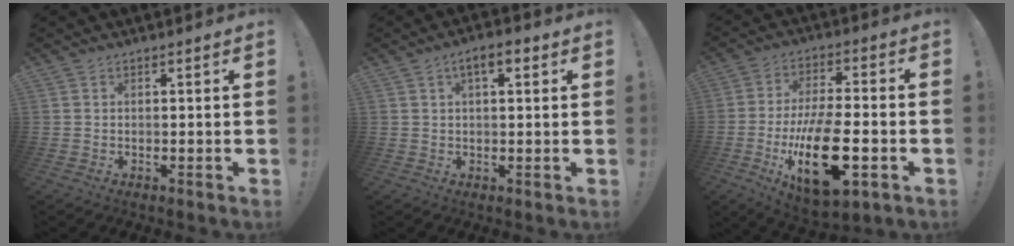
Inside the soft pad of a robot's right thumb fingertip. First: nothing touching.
{"total": 5.2, "force": [1.9, 2.1, 4.3], "torque": [-0.064, 0.002, 0.028]}
{"total": 21.6, "force": [-6.6, 9.0, 18.5], "torque": [-0.319, 0.026, -0.091]}